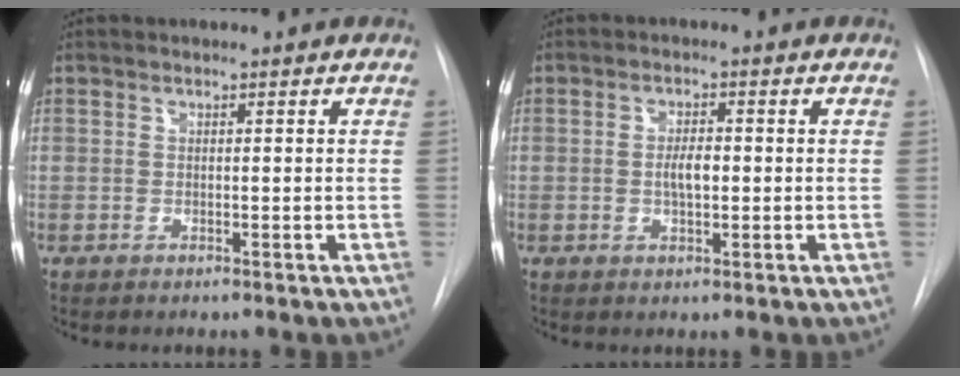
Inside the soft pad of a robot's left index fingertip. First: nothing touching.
{"total": 2.9, "force": [-0.1, 1.1, 2.7], "torque": [-0.048, 0.001, 0.000]}